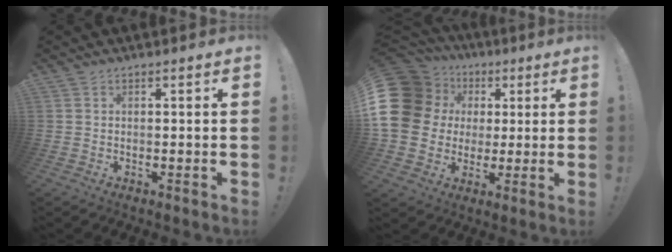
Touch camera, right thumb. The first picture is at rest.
{"total": 18.9, "force": [3.8, 15.7, 9.9], "torque": [-0.194, -0.003, 0.092]}